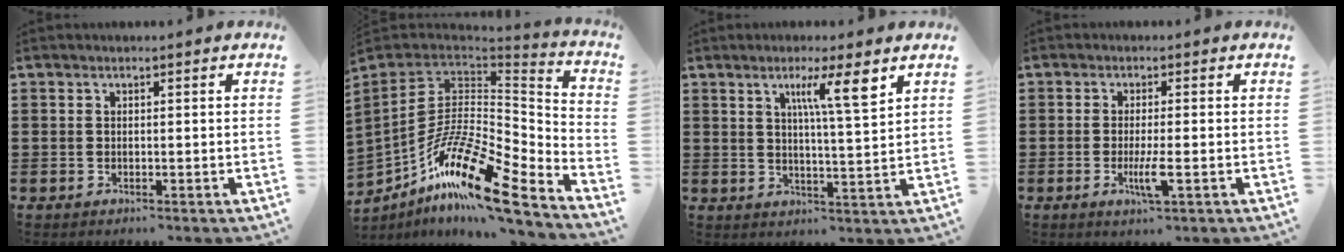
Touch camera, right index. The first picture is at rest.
{"total": 17.2, "force": [-10.3, 5.0, 12.8], "torque": [-0.260, 0.014, -0.193]}
{"total": 7.1, "force": [3.5, 0.4, 6.1], "torque": [-0.113, -0.001, 0.052]}
{"total": 4.0, "force": [-1.3, 0.3, 3.7], "torque": [-0.077, -0.013, -0.026]}